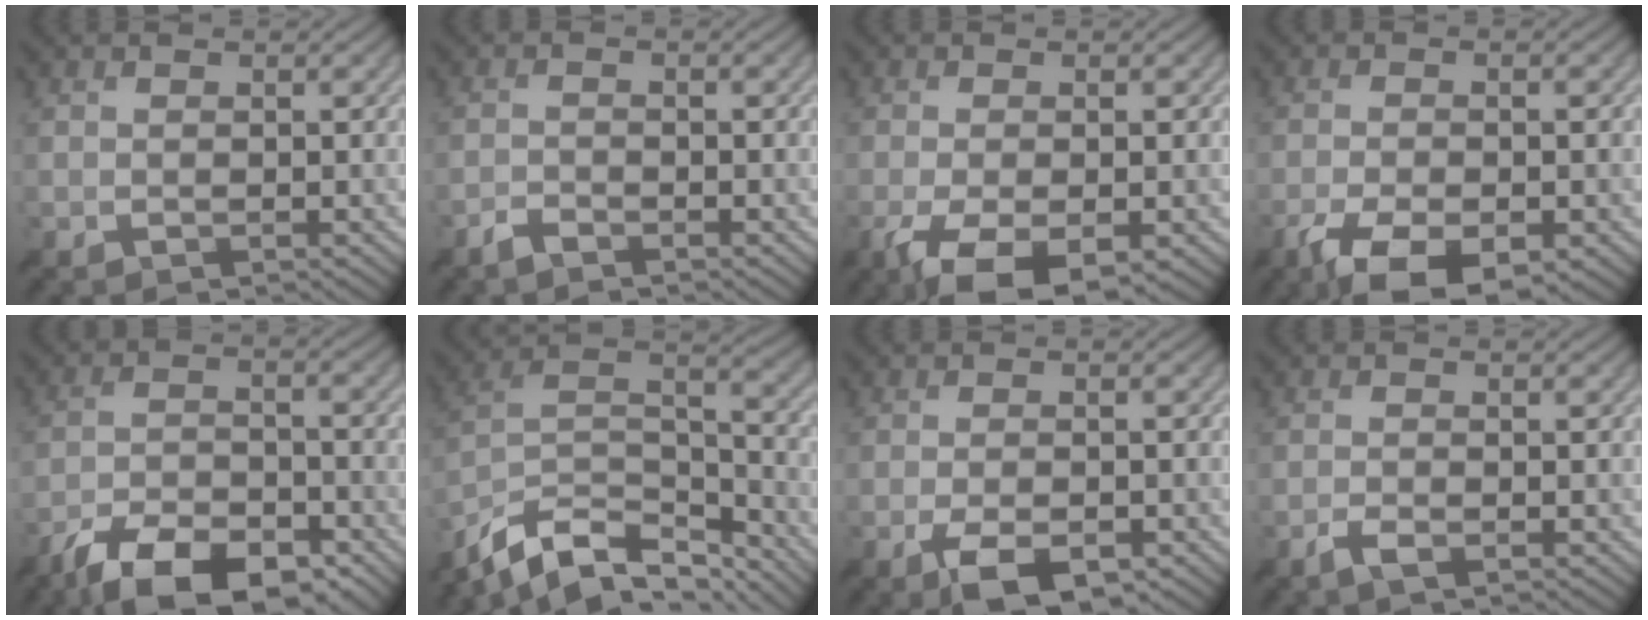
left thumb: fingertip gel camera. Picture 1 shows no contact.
{"total": 1.5, "force": [-1.2, 0.4, 0.7], "torque": [-0.017, 0.004, -0.031]}
{"total": 8.2, "force": [-4.1, 2.6, 6.6], "torque": [-0.136, -0.015, -0.066]}
{"total": 9.0, "force": [-5.2, 2.9, 6.7], "torque": [-0.134, -0.014, -0.089]}
{"total": 11.9, "force": [-8.4, 4.2, 7.2], "torque": [-0.136, -0.002, -0.157]}
{"total": 13.2, "force": [-9.6, 5.4, 7.1], "torque": [-0.180, -0.001, -0.171]}
{"total": 6.1, "force": [-3.2, 2.0, 4.9], "torque": [-0.096, 0.000, -0.056]}
{"total": 1.7, "force": [-0.9, 0.3, 1.4], "torque": [-0.032, 0.004, -0.024]}